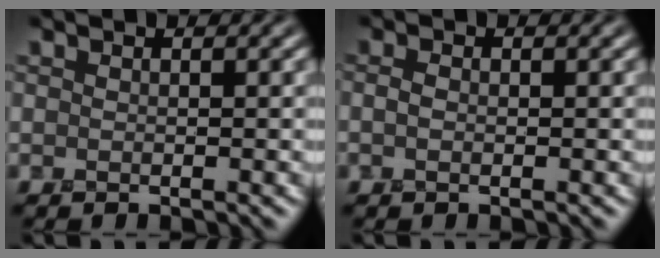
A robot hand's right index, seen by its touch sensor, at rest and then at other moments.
{"total": 0.7, "force": [-0.3, 0.4, 0.5], "torque": [-0.014, -0.001, -0.009]}